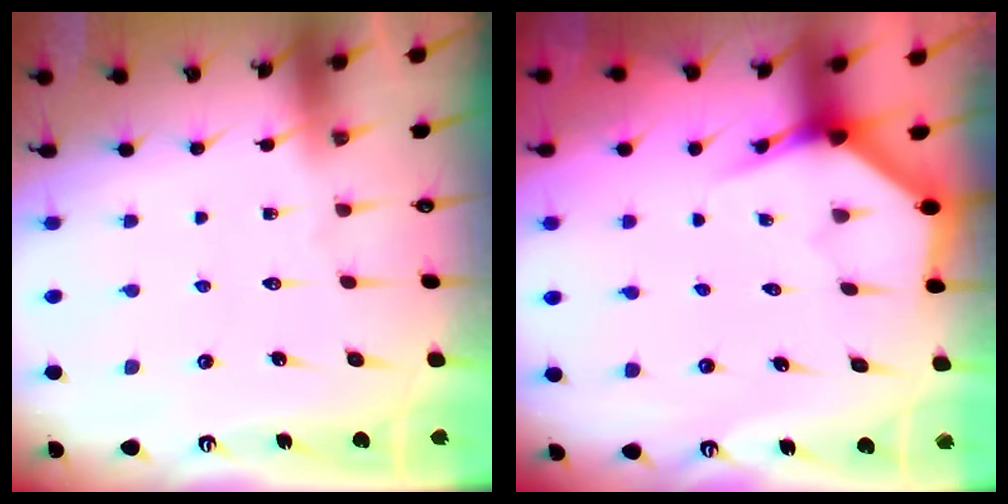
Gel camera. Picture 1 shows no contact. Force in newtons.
{"total": 4.0, "press": 4.0, "slide": 0.2}